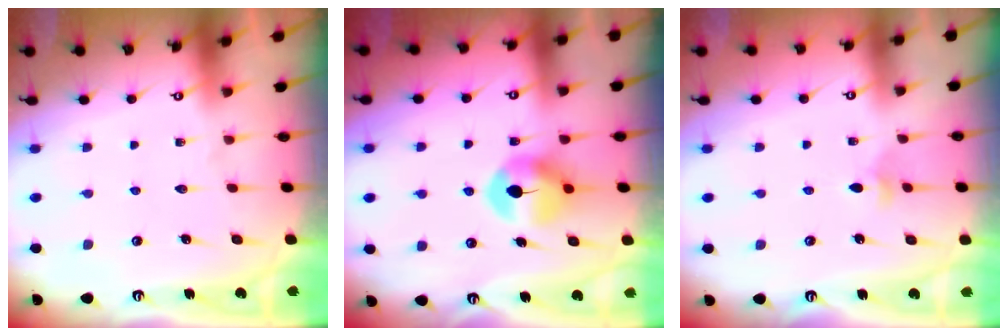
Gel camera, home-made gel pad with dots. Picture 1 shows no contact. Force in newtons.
{"total": 7.8, "press": 7.7, "slide": 0.4}
{"total": 3.2, "press": 3.2, "slide": 0.6}